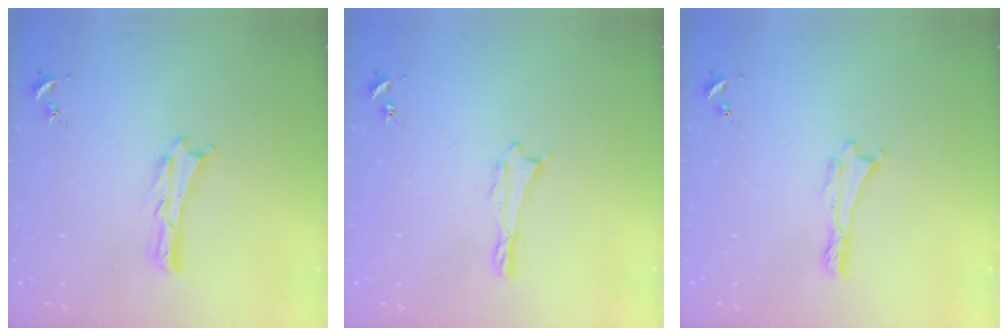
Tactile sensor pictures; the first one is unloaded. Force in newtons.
{"total": 0.5, "press": 0.5, "slide": 0.2}
{"total": 0.0}